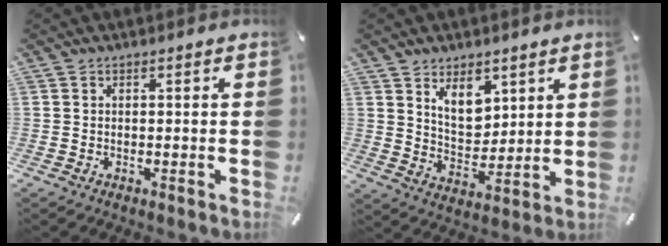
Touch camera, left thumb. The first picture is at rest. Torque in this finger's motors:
{"motor_torque": [1.66, 1.58, 1.19, -0.75, 0.19]}